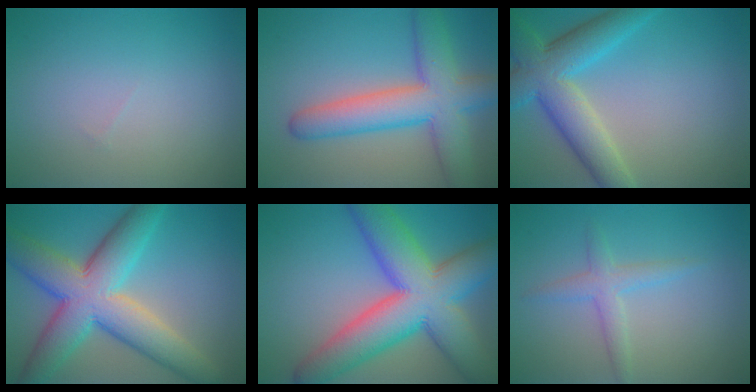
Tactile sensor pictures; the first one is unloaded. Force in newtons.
{"total": 7.9, "press": 7.9, "slide": 0.4}
{"total": 7.3, "press": 7.3, "slide": 0.4}
{"total": 10.4, "press": 10.4, "slide": 0.6}
{"total": 12.6, "press": 12.6, "slide": 0.5}
{"total": 2.2, "press": 2.2, "slide": 0.1}